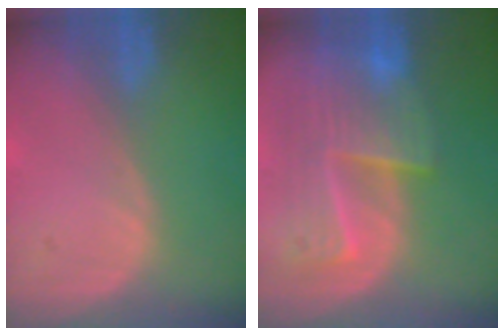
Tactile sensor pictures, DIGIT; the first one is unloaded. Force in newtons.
{"total": 9.3, "press": 8.3, "slide": 4.3}